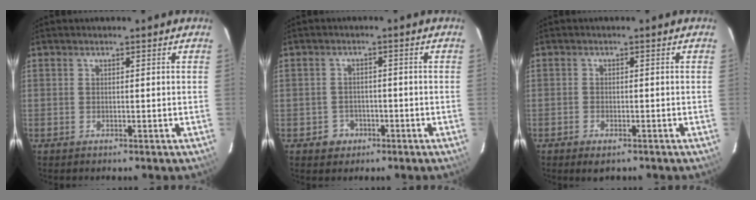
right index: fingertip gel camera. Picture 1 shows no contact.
{"total": 3.9, "force": [-1.7, 3.5, 0.4], "torque": [-0.017, 0.014, -0.022]}
{"total": 1.1, "force": [-0.8, 0.6, 0.5], "torque": [-0.010, 0.000, -0.018]}